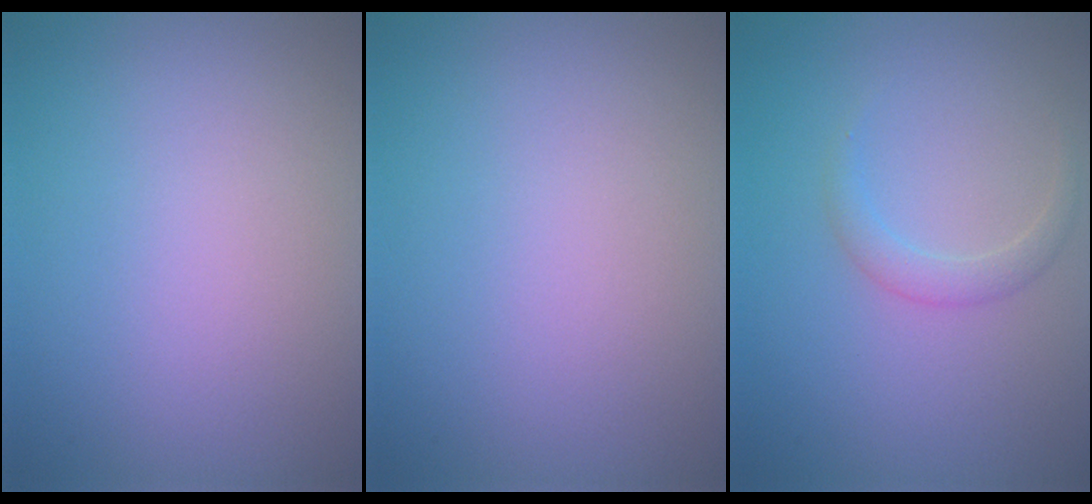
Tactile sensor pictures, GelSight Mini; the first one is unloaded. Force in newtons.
{"total": 0.0}
{"total": 1.6, "press": 1.6, "slide": 0.2}